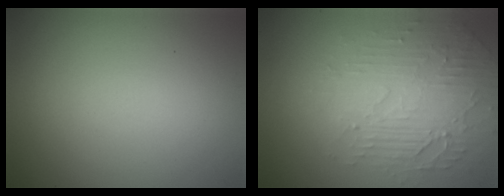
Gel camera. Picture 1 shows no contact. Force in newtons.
{"total": 5.2, "press": 3.3, "slide": 4.1}